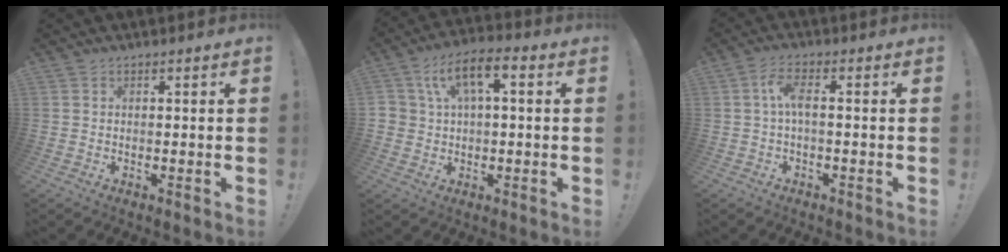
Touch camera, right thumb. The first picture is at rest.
{"total": 9.3, "force": [2.6, 5.5, 7.1], "torque": [-0.115, 0.004, 0.049]}
{"total": 5.6, "force": [0.2, 1.6, 5.4], "torque": [-0.114, 0.005, 0.003]}